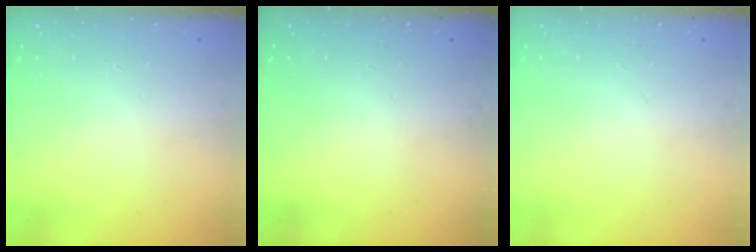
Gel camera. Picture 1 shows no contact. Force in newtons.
{"total": 0.0}
{"total": 0.0}